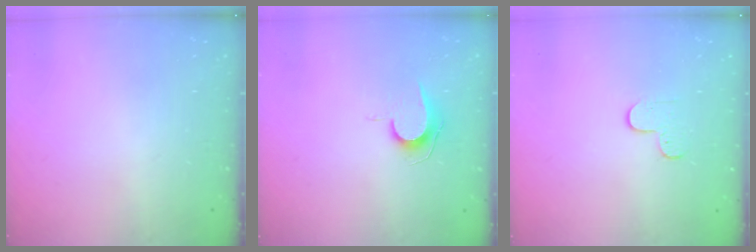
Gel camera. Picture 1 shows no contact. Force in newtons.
{"total": 6.8, "press": 6.8, "slide": 0.7}
{"total": 5.5, "press": 5.5, "slide": 0.5}